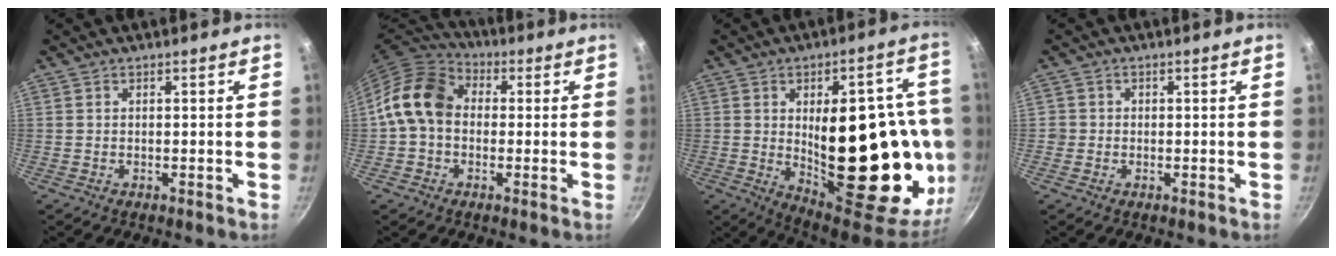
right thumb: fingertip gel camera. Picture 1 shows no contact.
{"total": 11.8, "force": [0.2, 9.2, 7.4], "torque": [-0.103, 0.027, -0.019]}
{"total": 32.7, "force": [-2.5, 14.8, 29.0], "torque": [-0.339, 0.000, -0.004]}
{"total": 1.6, "force": [-0.4, 1.6, 0.3], "torque": [0.001, 0.006, -0.007]}